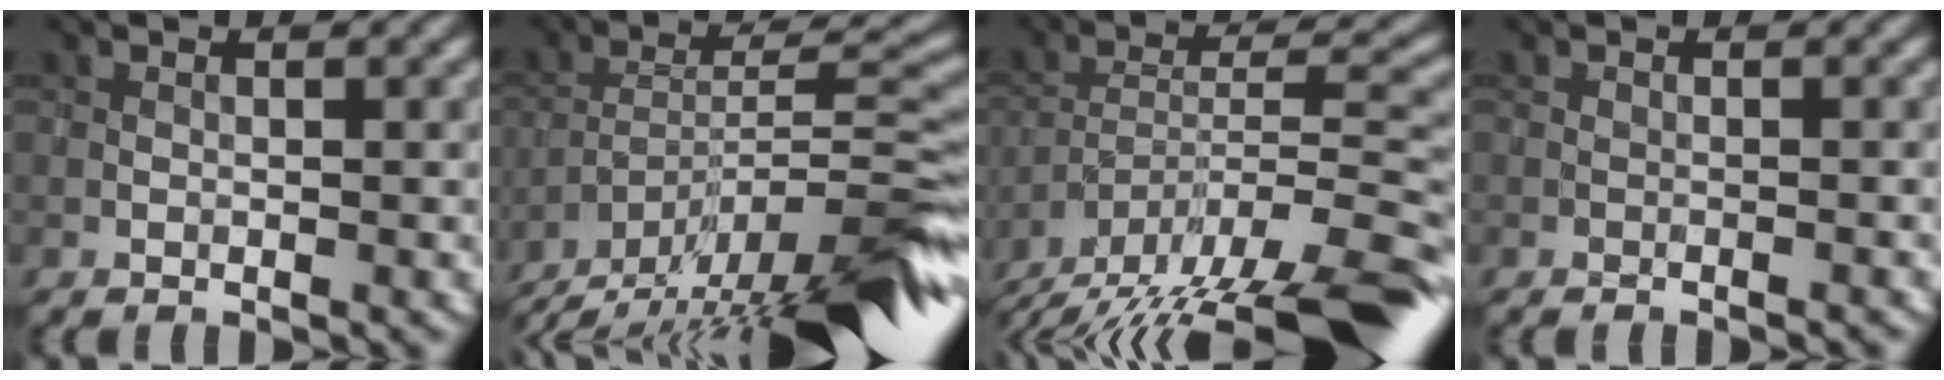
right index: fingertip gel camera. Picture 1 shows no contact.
{"total": 13.6, "force": [-10.7, 2.6, 8.0], "torque": [-0.134, 0.009, -0.178]}
{"total": 17.0, "force": [-14.6, 3.3, 8.2], "torque": [-0.137, -0.003, -0.222]}
{"total": 1.0, "force": [-1.0, -0.2, 0.1], "torque": [-0.001, 0.006, -0.011]}